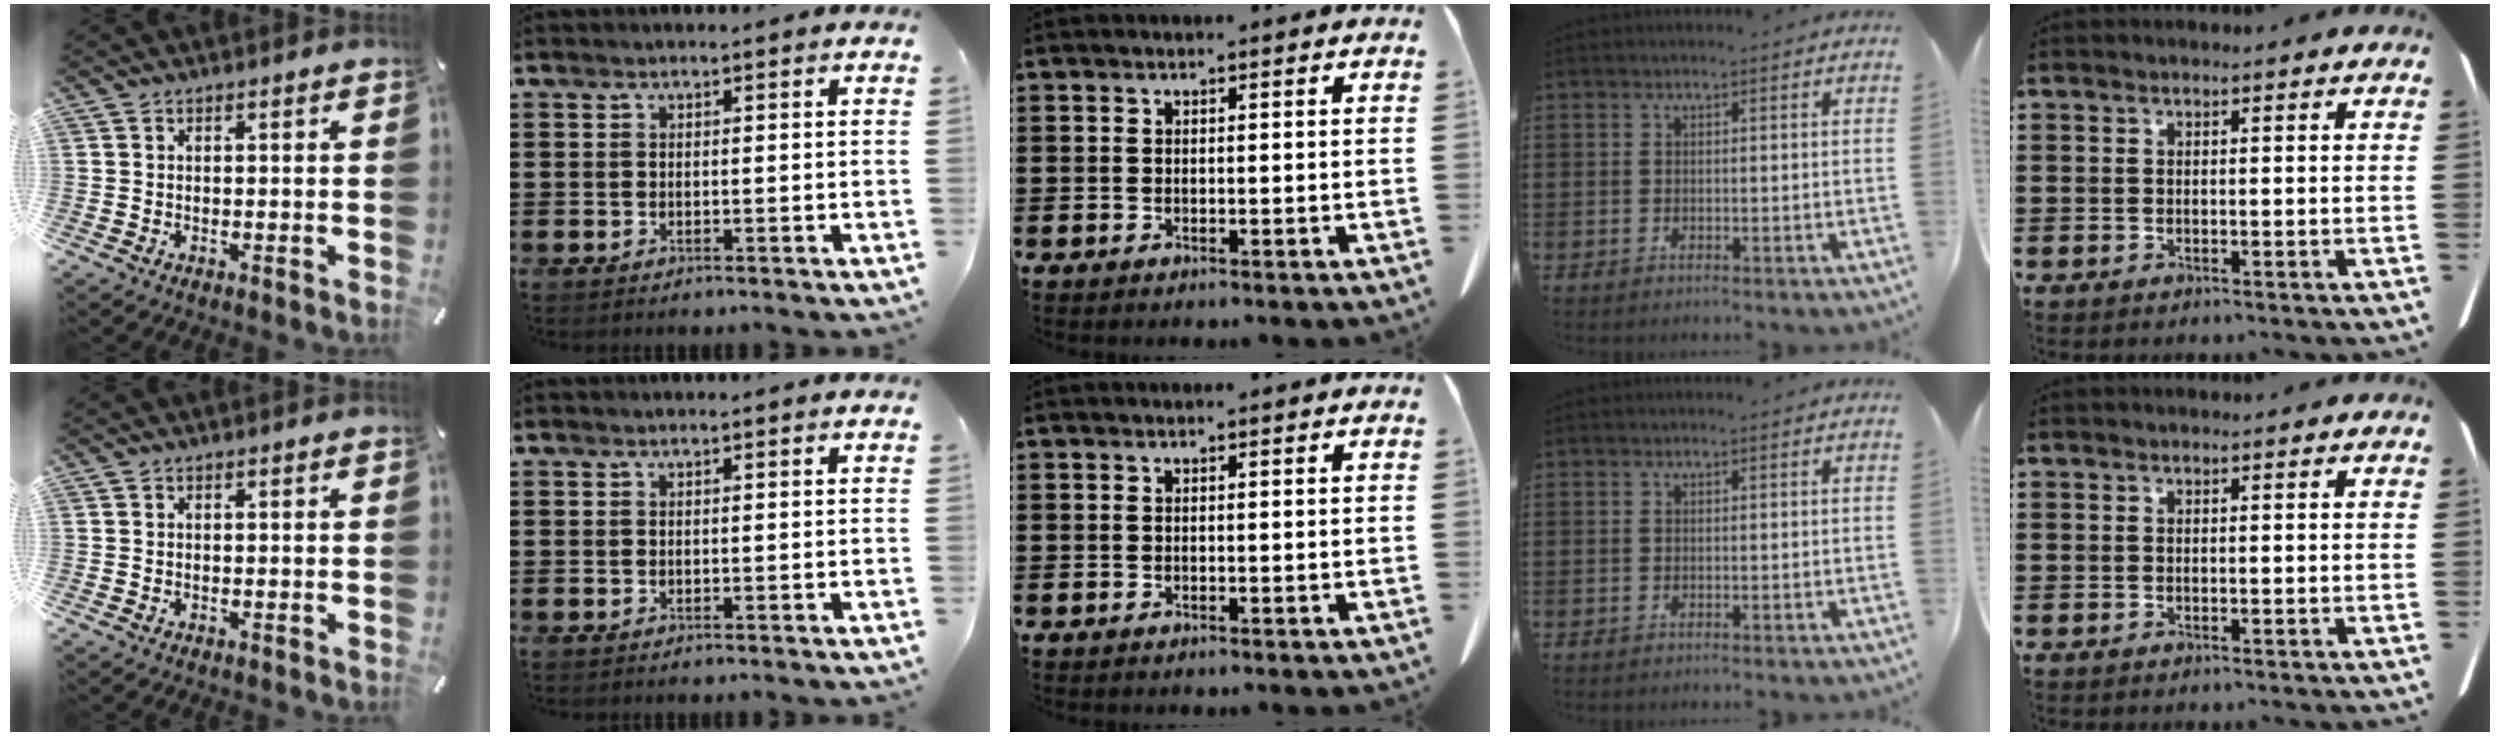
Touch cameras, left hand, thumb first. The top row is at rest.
{}